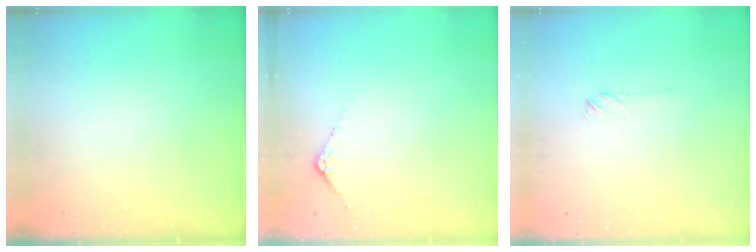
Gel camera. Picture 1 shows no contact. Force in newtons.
{"total": 6.0, "press": 5.9, "slide": 0.7}
{"total": 2.0, "press": 2.0, "slide": 0.3}